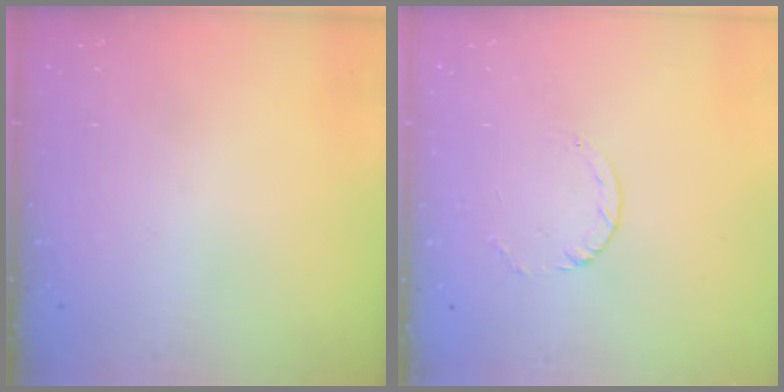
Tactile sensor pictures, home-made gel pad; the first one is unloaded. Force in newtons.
{"total": 2.4, "press": 2.4, "slide": 0.3}